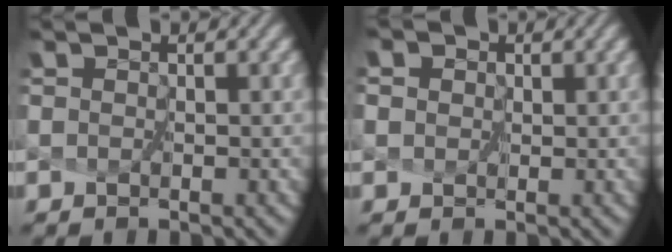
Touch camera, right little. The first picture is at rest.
{"total": 2.2, "force": [0.8, 1.8, 1.1], "torque": [-0.016, 0.014, 0.005]}